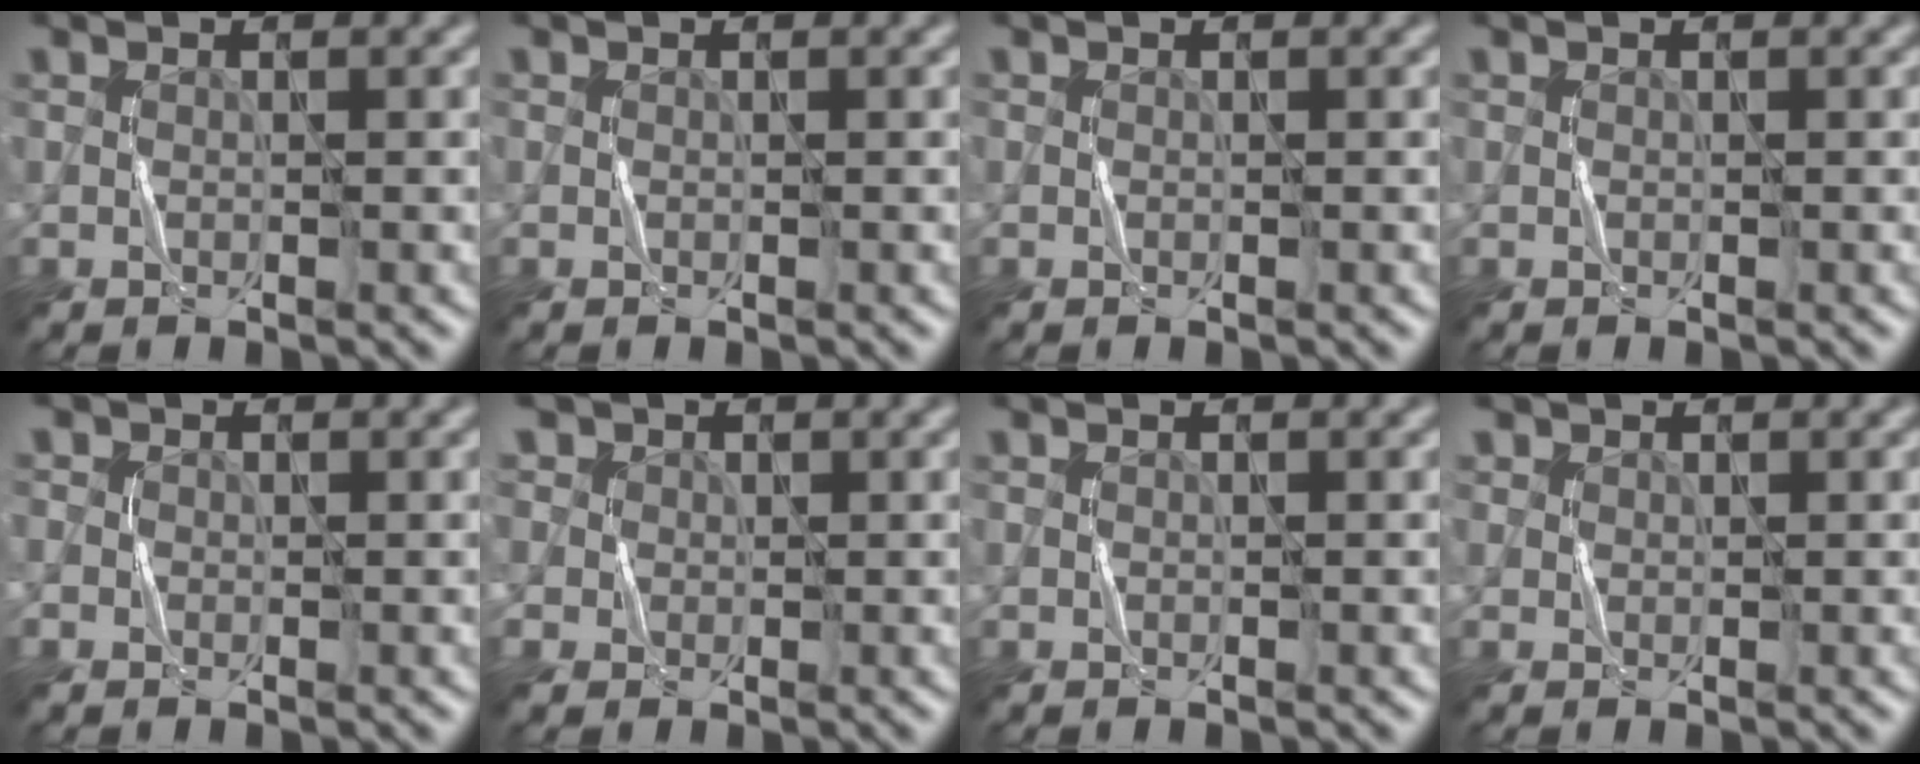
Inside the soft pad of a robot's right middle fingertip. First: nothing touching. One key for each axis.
{"total": 0.0}
{"total": 0.0}
{"total": 0.0}
{"total": 1.2, "fx": 0.0, "fy": 1.2, "fz": 0.3, "tx": -0.006, "ty": 0.002, "tz": -0.008}
{"total": 5.6, "fx": 2.5, "fy": 4.6, "fz": 1.8, "tx": -0.046, "ty": 0.026, "tz": 0.021}
{"total": 0.0}
{"total": 1.1, "fx": 0.6, "fy": 0.9, "fz": 0.2, "tx": -0.001, "ty": -0.001, "tz": 0.006}